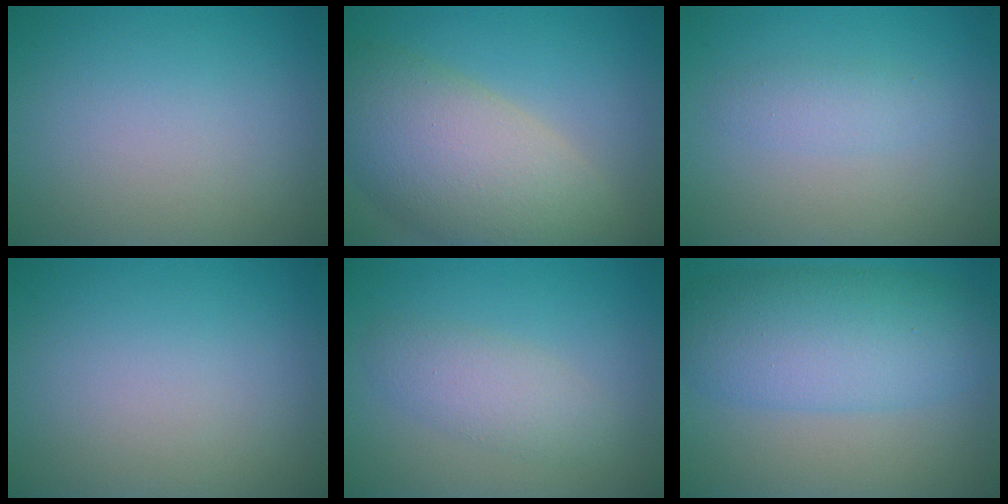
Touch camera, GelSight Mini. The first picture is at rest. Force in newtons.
{"total": 10.2, "press": 10.2, "slide": 0.7}
{"total": 1.6, "press": 1.6, "slide": 0.1}
{"total": 0.0}
{"total": 2.8, "press": 2.8, "slide": 0.0}
{"total": 7.8, "press": 7.8, "slide": 0.2}